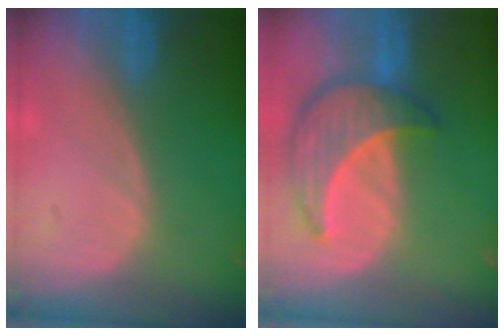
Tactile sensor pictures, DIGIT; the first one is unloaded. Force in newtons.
{"total": 8.6, "press": 7.7, "slide": 3.8}